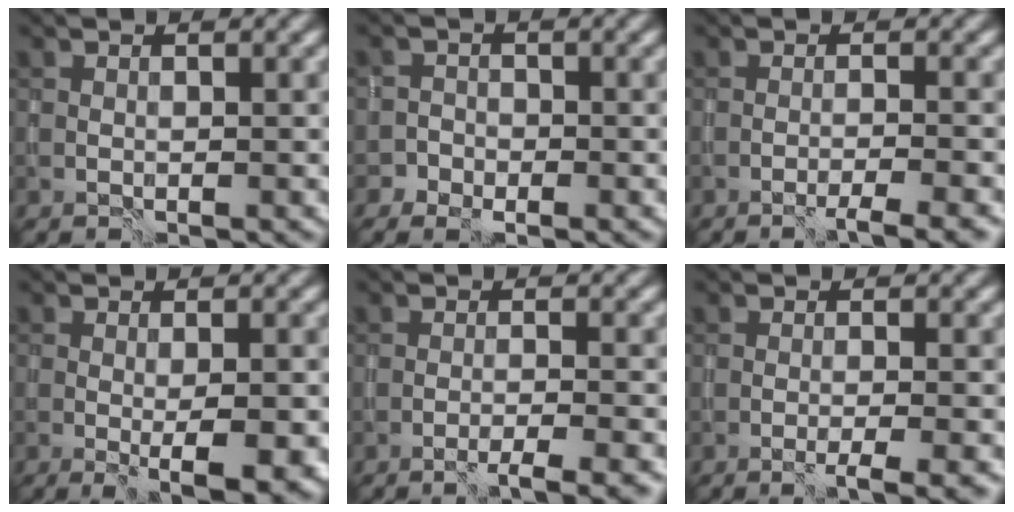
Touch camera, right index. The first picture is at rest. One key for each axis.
{"total": 2.3, "fx": -1.4, "fy": 1.8, "fz": 0.4, "tx": 0.004, "ty": 0.004, "tz": -0.031}
{"total": 2.9, "fx": -2.0, "fy": 0.3, "fz": 2.1, "tx": -0.017, "ty": 0.002, "tz": -0.041}
{"total": 3.5, "fx": -1.0, "fy": 0.6, "fz": 3.3, "tx": -0.048, "ty": -0.011, "tz": -0.013}
{"total": 2.9, "fx": -2.0, "fy": 0.3, "fz": 2.1, "tx": -0.017, "ty": 0.003, "tz": -0.043}
{"total": 2.6, "fx": -1.2, "fy": 0.4, "fz": 2.3, "tx": -0.026, "ty": -0.004, "tz": -0.023}